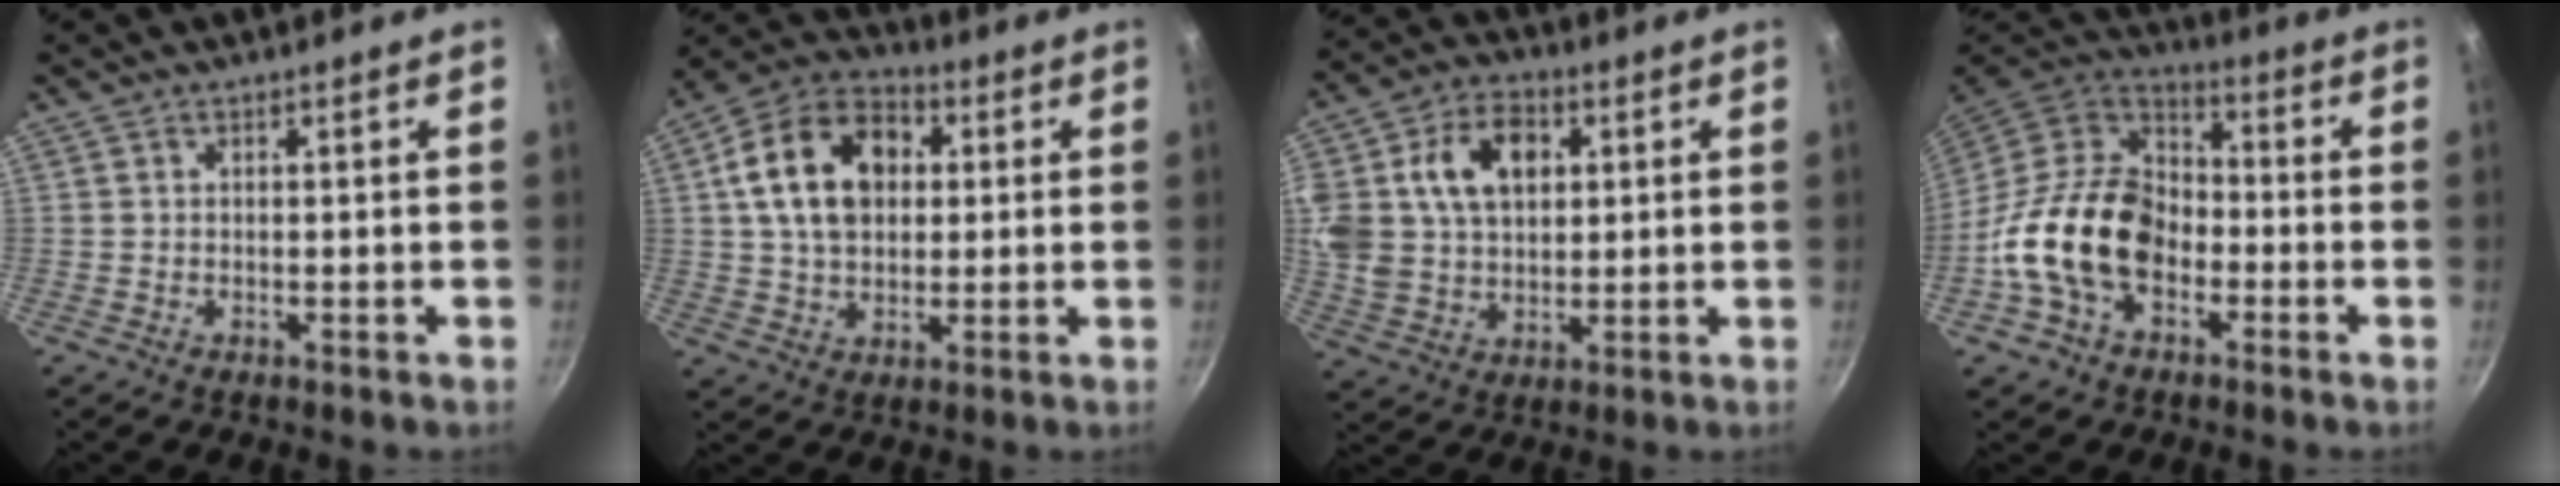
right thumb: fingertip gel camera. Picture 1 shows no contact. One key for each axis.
{"total": 16.0, "fx": 3.1, "fy": 11.4, "fz": 10.8, "tx": -0.161, "ty": 0.020, "tz": 0.040}
{"total": 19.4, "fx": 5.1, "fy": 14.1, "fz": 12.2, "tx": -0.238, "ty": 0.019, "tz": 0.092}
{"total": 19.0, "fx": -5.1, "fy": 13.1, "fz": 12.8, "tx": -0.198, "ty": 0.046, "tz": -0.115}